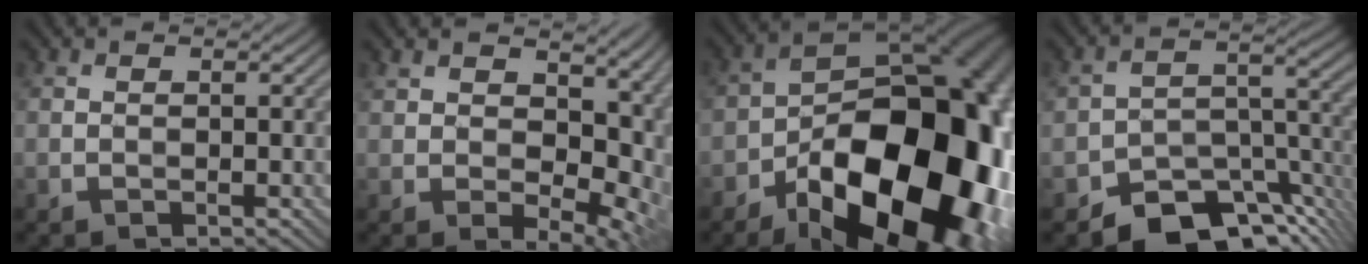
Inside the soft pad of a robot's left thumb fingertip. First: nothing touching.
{"total": 11.4, "force": [1.8, 6.5, 9.2], "torque": [-0.170, -0.017, 0.043]}
{"total": 23.5, "force": [-8.4, 15.2, 15.8], "torque": [-0.231, -0.046, -0.099]}
{"total": 9.3, "force": [-6.8, 4.7, 4.2], "torque": [-0.049, -0.011, -0.117]}